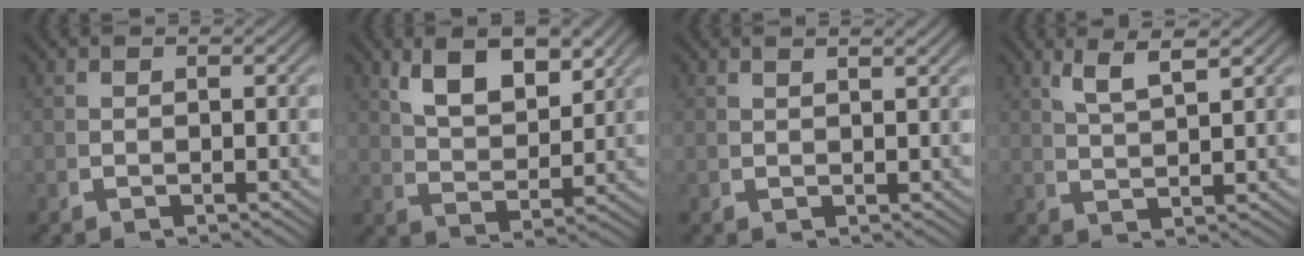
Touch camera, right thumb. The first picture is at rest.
{"total": 6.4, "force": [3.8, 2.6, 4.5], "torque": [-0.068, 0.000, 0.074]}
{"total": 1.2, "force": [1.0, -0.2, 0.6], "torque": [-0.008, 0.005, 0.020]}
{"total": 4.2, "force": [3.2, 0.2, 2.6], "torque": [-0.038, 0.014, 0.064]}